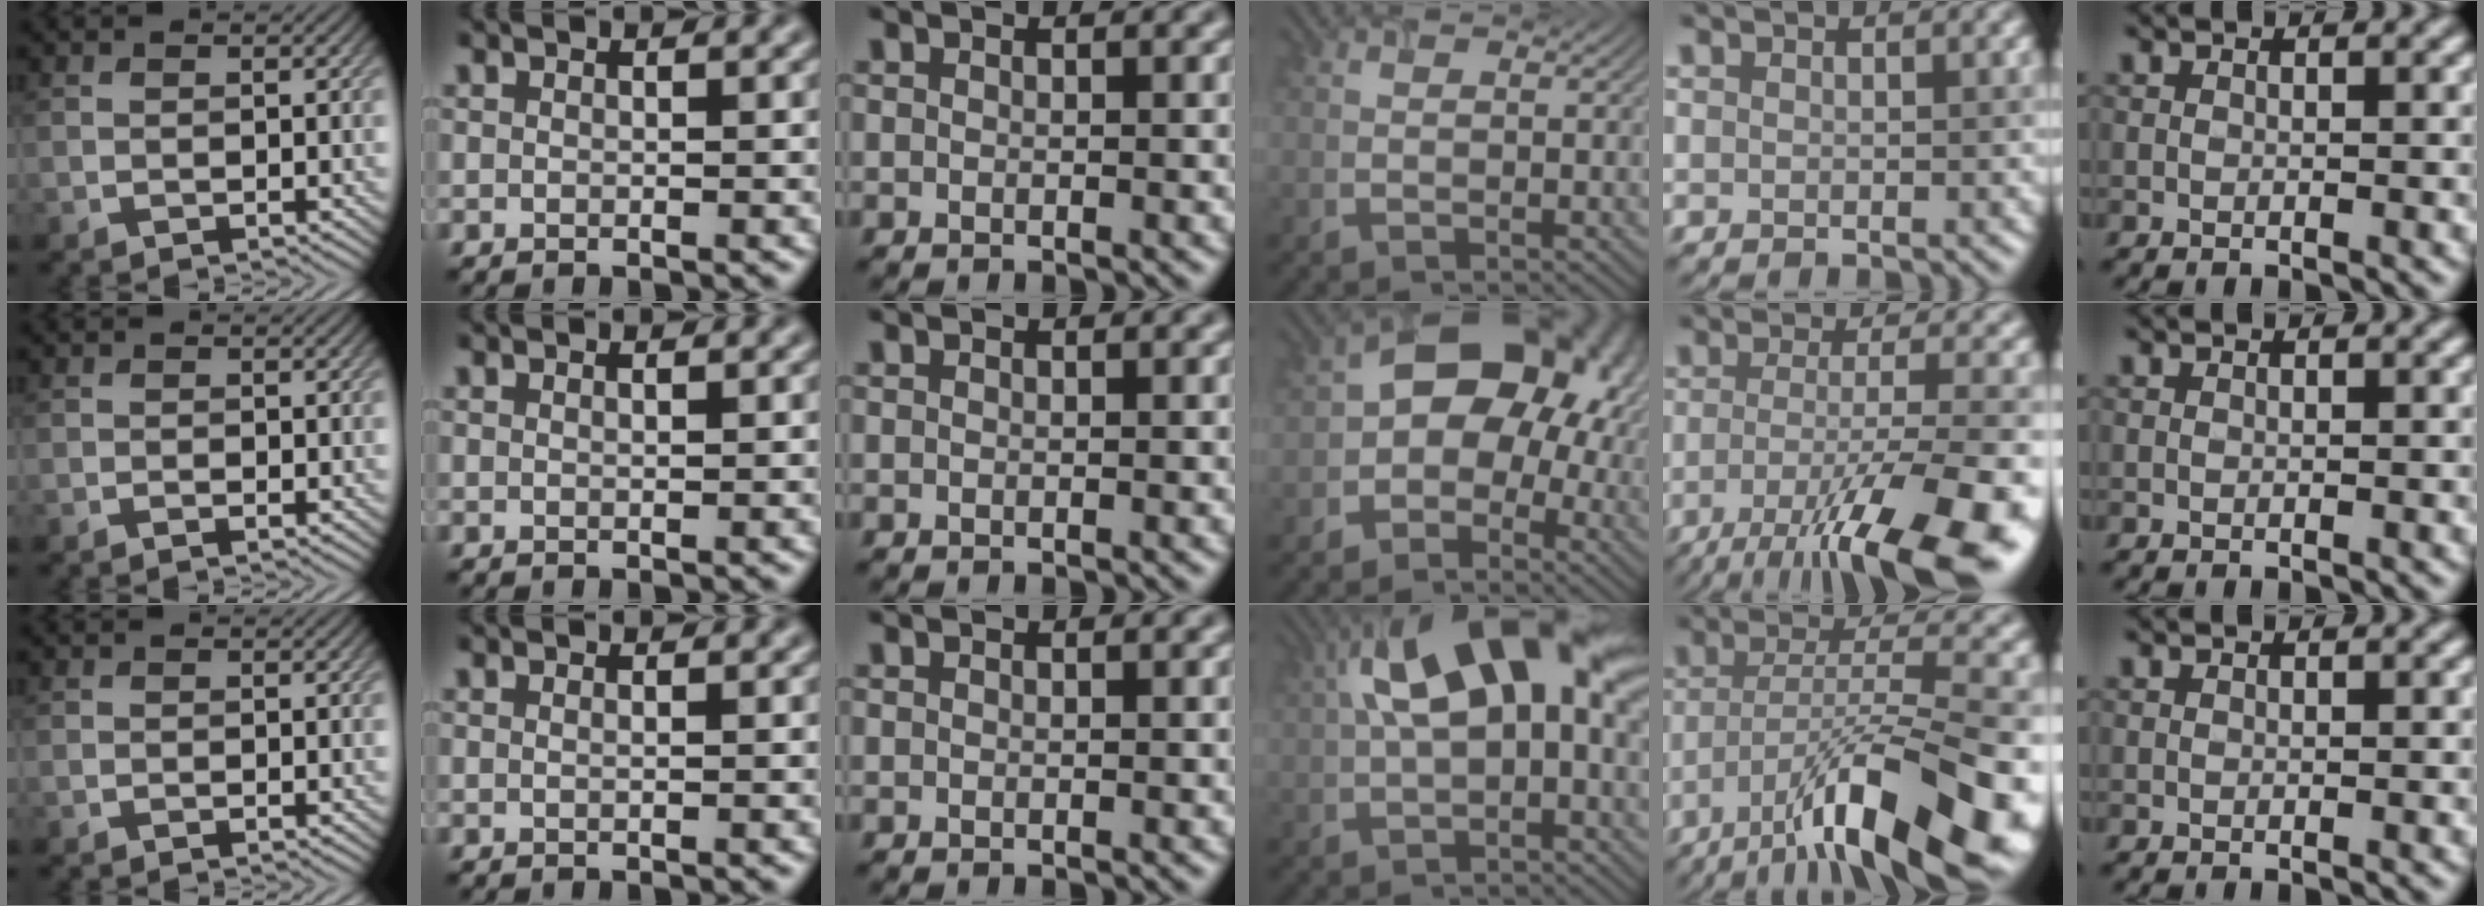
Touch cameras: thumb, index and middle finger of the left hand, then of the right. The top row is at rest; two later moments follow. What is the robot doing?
{"motion": "extract", "object": "airpods case & airpods"}